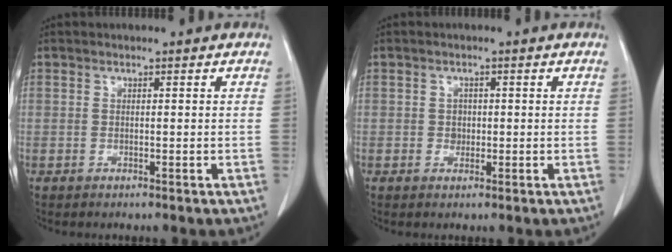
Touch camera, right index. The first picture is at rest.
{"total": 1.4, "force": [0.0, 1.2, 0.6], "torque": [-0.007, 0.005, 0.003]}